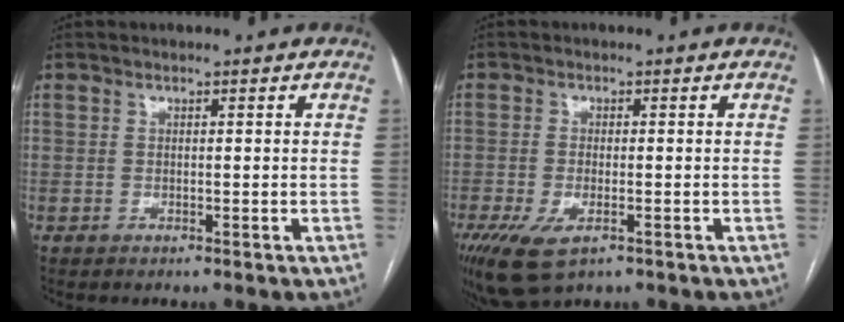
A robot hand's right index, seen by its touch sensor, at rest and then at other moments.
{"total": 8.6, "force": [-4.7, 3.6, 6.2], "torque": [-0.124, -0.022, -0.076]}